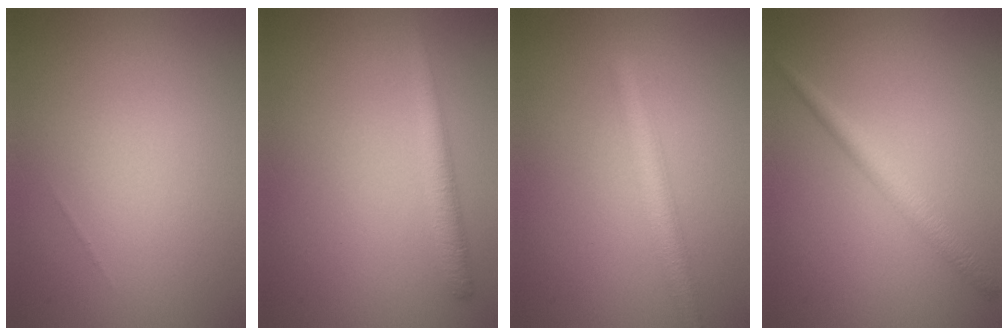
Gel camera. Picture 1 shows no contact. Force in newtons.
{"total": 2.1, "press": 2.1, "slide": 0.1}
{"total": 2.8, "press": 2.8, "slide": 0.1}
{"total": 2.2, "press": 2.2, "slide": 0.1}